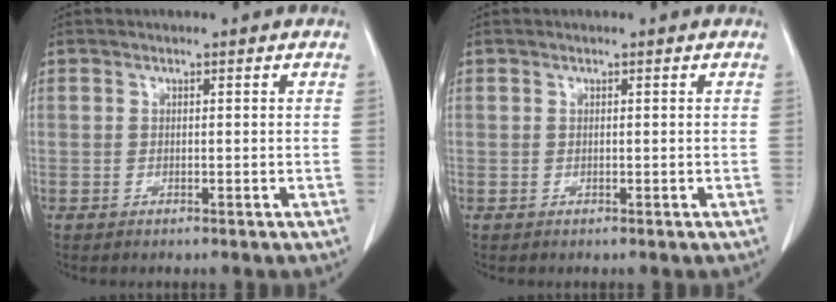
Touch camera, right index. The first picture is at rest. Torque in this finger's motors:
{"motor_torque": [0.00, 0.00, 0.00, 0.00]}